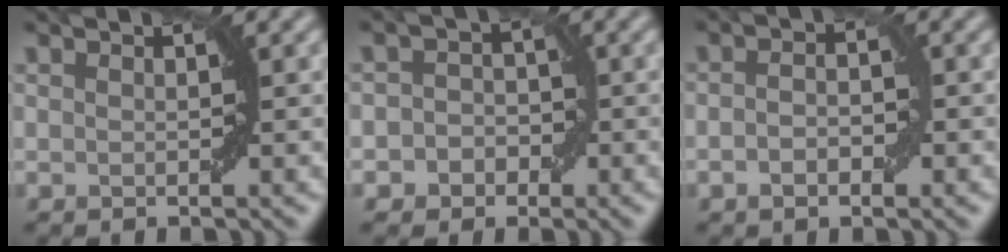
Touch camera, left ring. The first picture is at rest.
{"total": 2.6, "force": [-0.8, 2.3, 0.8], "torque": [0.017, 0.003, -0.023]}
{"total": 2.1, "force": [-0.6, 1.1, 1.7], "torque": [-0.029, 0.001, -0.012]}